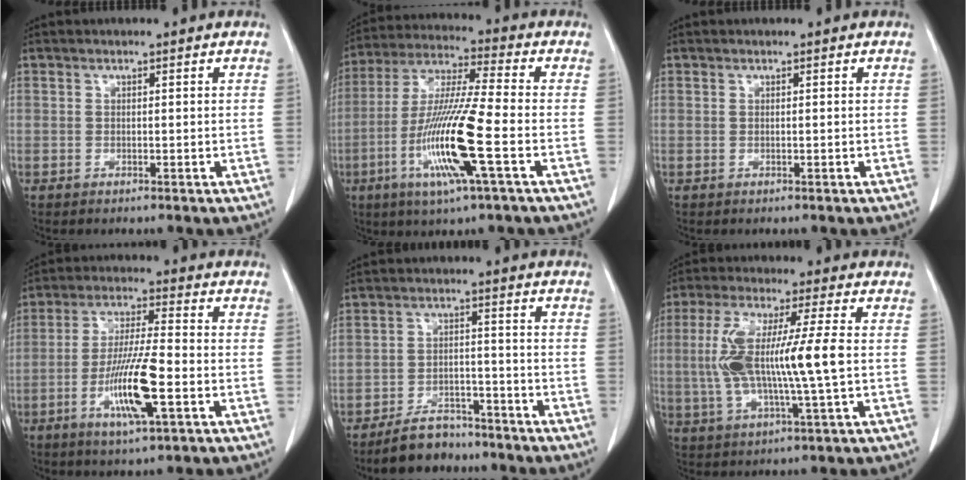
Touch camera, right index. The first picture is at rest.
{"total": 16.1, "force": [-5.1, 0.4, 15.3], "torque": [-0.316, -0.019, -0.099]}
{"total": 0.0}
{"total": 12.1, "force": [-3.9, 1.5, 11.4], "torque": [-0.220, -0.011, -0.071]}
{"total": 8.1, "force": [-6.8, 3.7, 2.6], "torque": [-0.049, 0.002, -0.113]}
{"total": 13.8, "force": [0.1, 1.4, 13.7], "torque": [-0.279, 0.008, 0.002]}